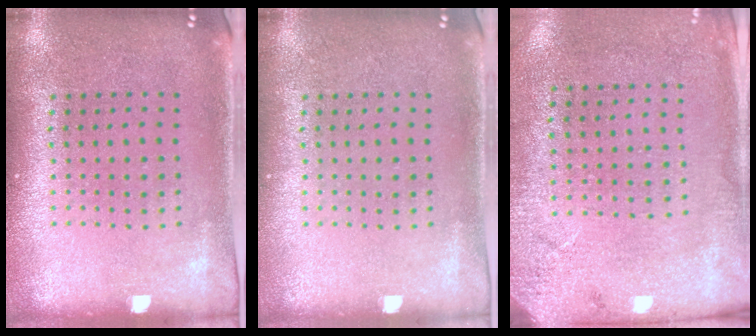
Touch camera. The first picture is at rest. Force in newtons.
{"total": 0.0}
{"total": 2.7, "press": 2.2, "slide": 1.5}